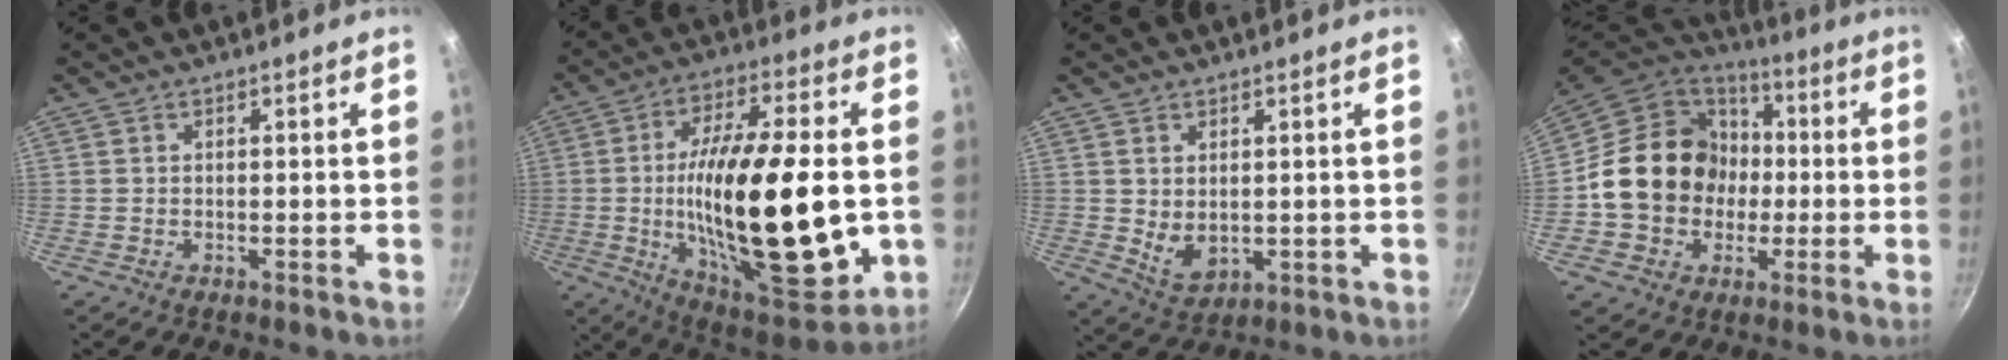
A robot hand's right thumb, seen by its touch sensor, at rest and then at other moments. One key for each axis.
{"total": 29.4, "fx": -2.2, "fy": 10.7, "fz": 27.3, "tx": -0.445, "ty": -0.002, "tz": -0.032}
{"total": 5.5, "fx": 0.9, "fy": 3.6, "fz": 4.0, "tx": -0.061, "ty": -0.019, "tz": 0.029}
{"total": 19.7, "fx": -0.6, "fy": 17.0, "fz": 10.1, "tx": -0.151, "ty": 0.042, "tz": -0.011}